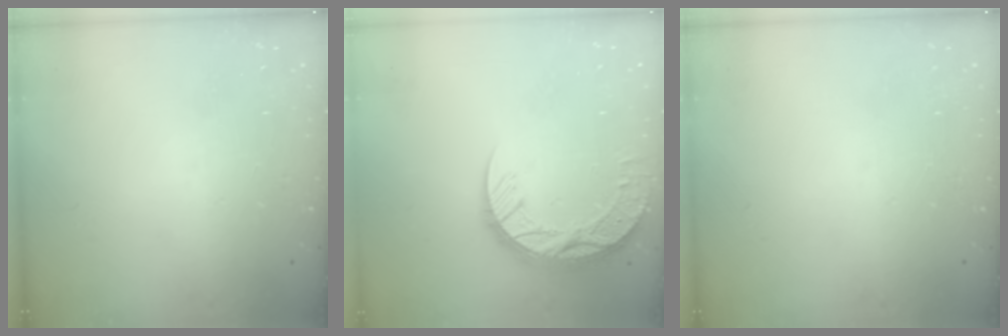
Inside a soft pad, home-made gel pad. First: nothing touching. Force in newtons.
{"total": 13.3, "press": 13.2, "slide": 1.0}
{"total": 0.0}